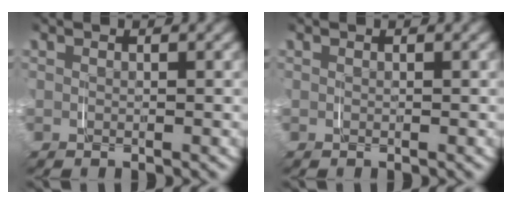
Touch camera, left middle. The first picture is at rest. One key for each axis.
{"total": 0.0}